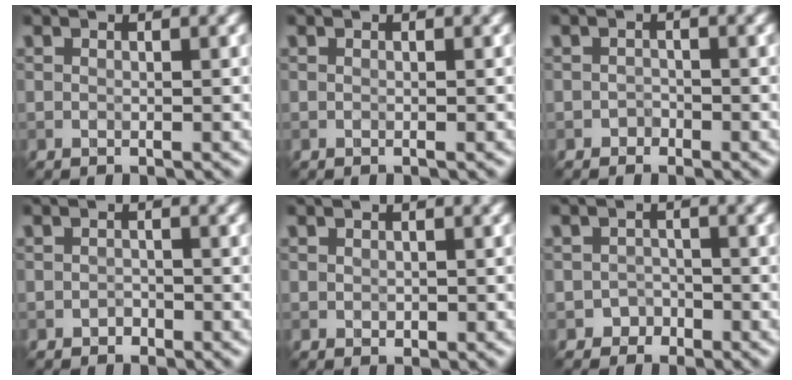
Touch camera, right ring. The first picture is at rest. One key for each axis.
{"total": 0.0}
{"total": 0.8, "fx": -0.6, "fy": 0.6, "fz": -0.1, "tx": 0.008, "ty": 0.004, "tz": -0.012}
{"total": 0.8, "fx": -0.6, "fy": 0.5, "fz": 0.1, "tx": 0.003, "ty": 0.002, "tz": -0.010}
{"total": 0.5, "fx": 0.1, "fy": 0.5, "fz": 0.2, "tx": -0.002, "ty": -0.003, "tz": 0.000}
{"total": 1.7, "fx": -1.2, "fy": 1.2, "fz": -0.4, "tx": 0.019, "ty": 0.012, "tz": -0.024}